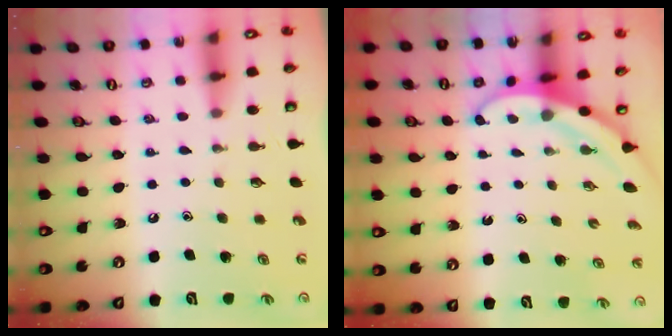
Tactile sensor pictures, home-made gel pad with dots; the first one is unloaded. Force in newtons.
{"total": 3.2, "press": 3.2, "slide": 0.1}